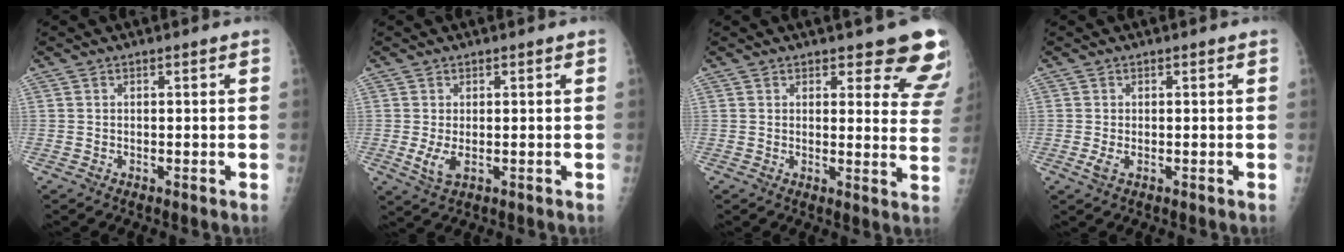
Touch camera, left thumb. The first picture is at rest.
{"total": 3.4, "force": [-0.2, 1.6, 3.0], "torque": [-0.063, -0.010, 0.003]}
{"total": 11.0, "force": [8.9, 3.8, 5.1], "torque": [-0.006, -0.056, 0.081]}
{"total": 1.8, "force": [-0.3, 0.8, 1.6], "torque": [-0.038, -0.003, -0.004]}